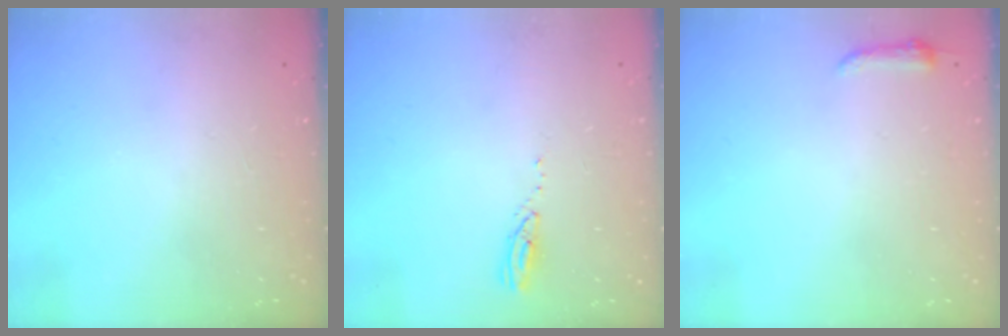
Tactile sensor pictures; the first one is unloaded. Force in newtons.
{"total": 3.2, "press": 3.2, "slide": 0.2}
{"total": 3.7, "press": 3.7, "slide": 0.7}